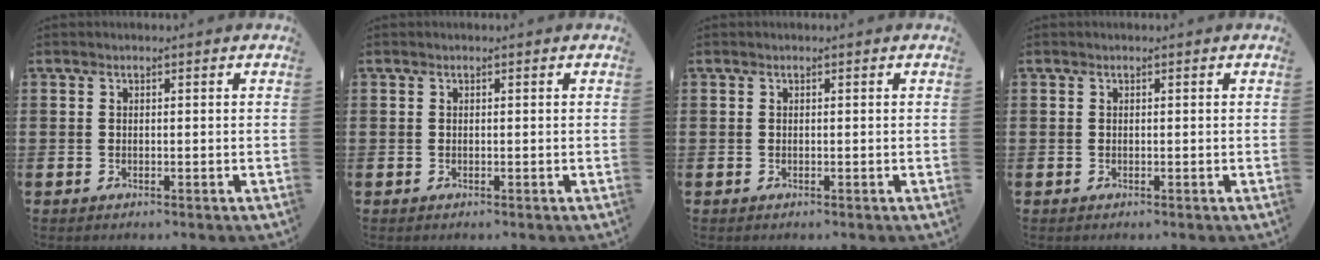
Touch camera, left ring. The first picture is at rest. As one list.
[{"total": 0.0}, {"total": 0.0}, {"total": 0.0}]